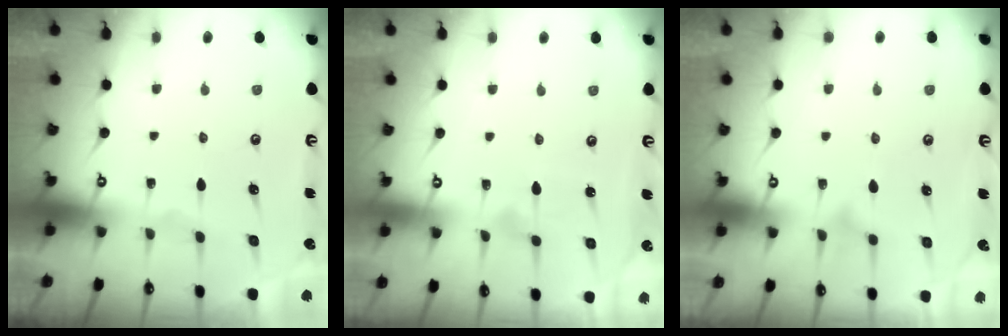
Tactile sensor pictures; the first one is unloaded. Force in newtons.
{"total": 5.2, "press": 5.2, "slide": 0.3}
{"total": 7.4, "press": 7.4, "slide": 0.6}